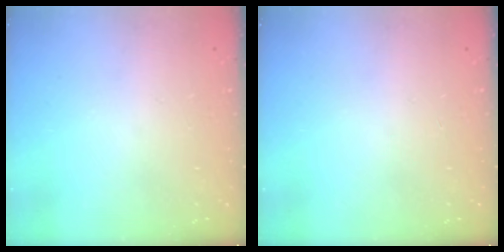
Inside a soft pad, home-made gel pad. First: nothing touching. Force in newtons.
{"total": 0.0}